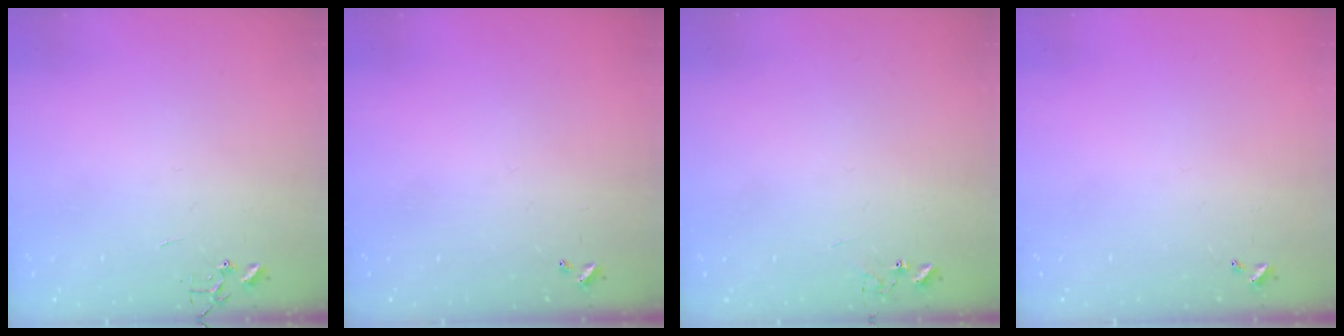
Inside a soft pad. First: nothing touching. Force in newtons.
{"total": 0.0}
{"total": 5.9, "press": 5.9, "slide": 0.5}
{"total": 0.0}